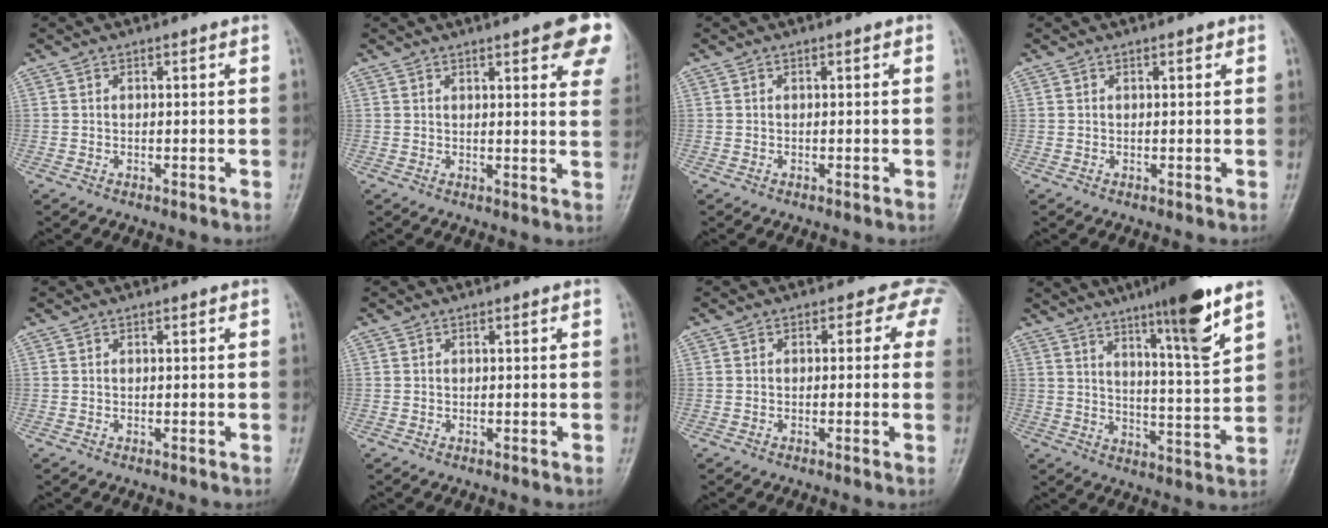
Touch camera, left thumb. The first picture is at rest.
{"total": 11.8, "force": [6.6, 3.0, 9.3], "torque": [-0.087, -0.020, 0.069]}
{"total": 0.0}
{"total": 0.6, "force": [0.4, 0.2, 0.4], "torque": [-0.006, -0.002, 0.004]}
{"total": 0.0}
{"total": 0.0}
{"total": 3.5, "force": [1.3, 2.8, 1.6], "torque": [0.014, 0.001, -0.012]}
{"total": 14.2, "force": [8.9, 1.4, 11.0], "torque": [-0.161, -0.055, 0.140]}